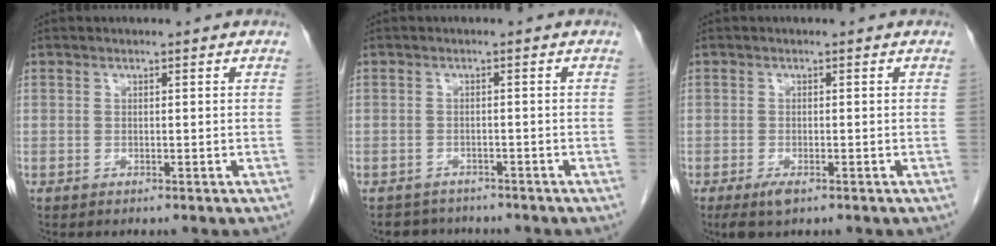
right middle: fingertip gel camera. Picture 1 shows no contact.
{"total": 3.5, "force": [-3.1, 1.5, -0.3], "torque": [0.000, 0.001, -0.046]}
{"total": 2.7, "force": [-1.6, 0.8, 2.0], "torque": [-0.043, -0.005, -0.025]}